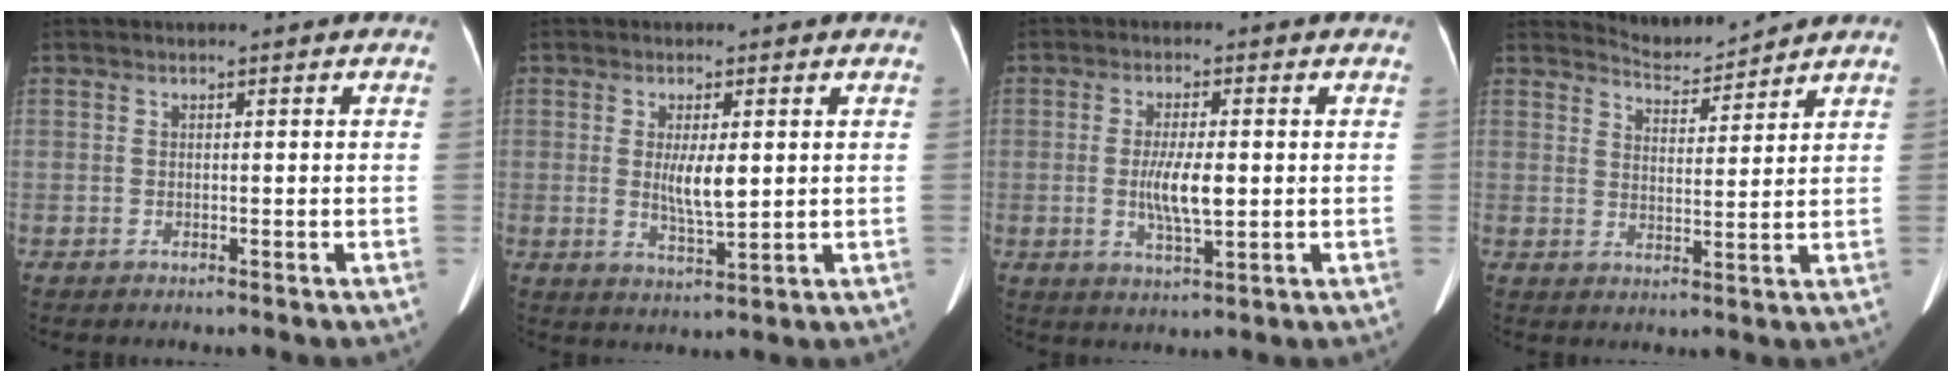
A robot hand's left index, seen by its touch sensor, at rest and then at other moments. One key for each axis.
{"total": 4.9, "fx": 0.7, "fy": 1.0, "fz": 4.7, "tx": -0.086, "ty": -0.009, "tz": 0.015}
{"total": 5.7, "fx": -0.3, "fy": 1.1, "fz": 5.6, "tx": -0.109, "ty": -0.008, "tz": -0.003}
{"total": 4.8, "fx": 4.7, "fy": -0.3, "fz": -0.6, "tx": -0.001, "ty": -0.005, "tz": 0.084}